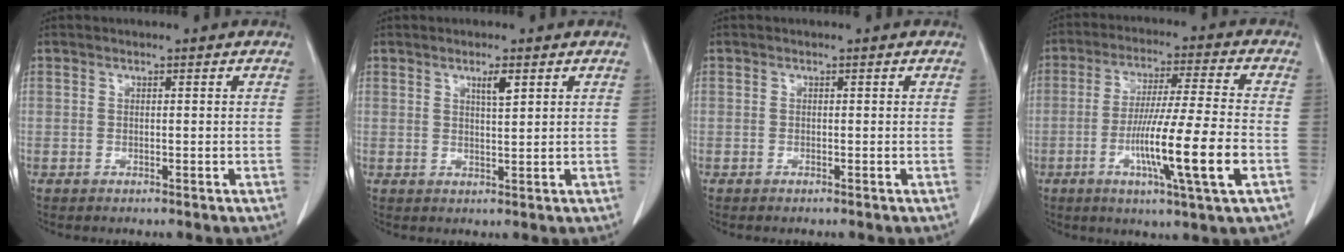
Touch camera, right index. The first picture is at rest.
{"total": 2.4, "force": [1.3, 0.2, 2.0], "torque": [-0.036, -0.003, 0.022]}
{"total": 0.0}
{"total": 13.9, "force": [-4.2, -0.6, 13.3], "torque": [-0.237, -0.014, -0.074]}